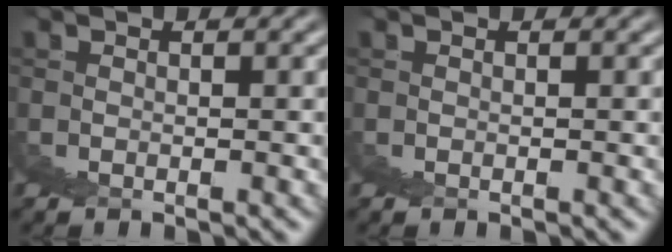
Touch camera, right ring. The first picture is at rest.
{"total": 0.0}